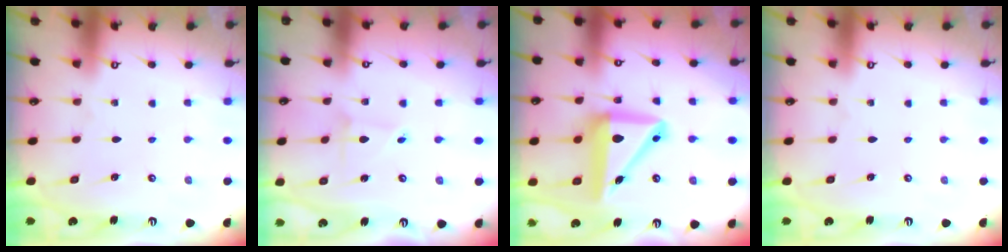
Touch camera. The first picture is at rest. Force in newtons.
{"total": 2.2, "press": 2.2, "slide": 0.1}
{"total": 14.0, "press": 13.6, "slide": 3.3}
{"total": 0.0}